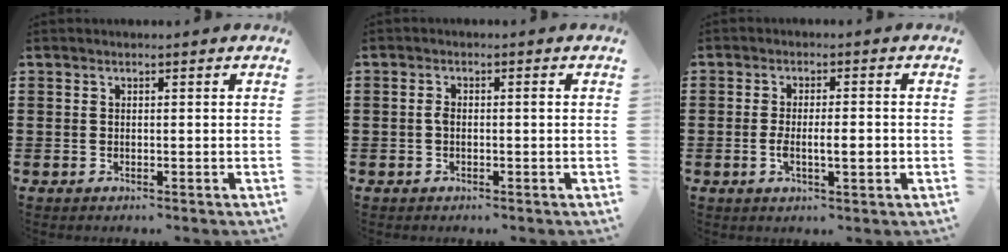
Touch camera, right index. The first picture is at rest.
{"total": 1.4, "force": [-0.1, 0.5, 1.3], "torque": [-0.025, 0.001, -0.004]}
{"total": 4.8, "force": [-1.0, 1.1, 4.6], "torque": [-0.070, -0.001, -0.020]}